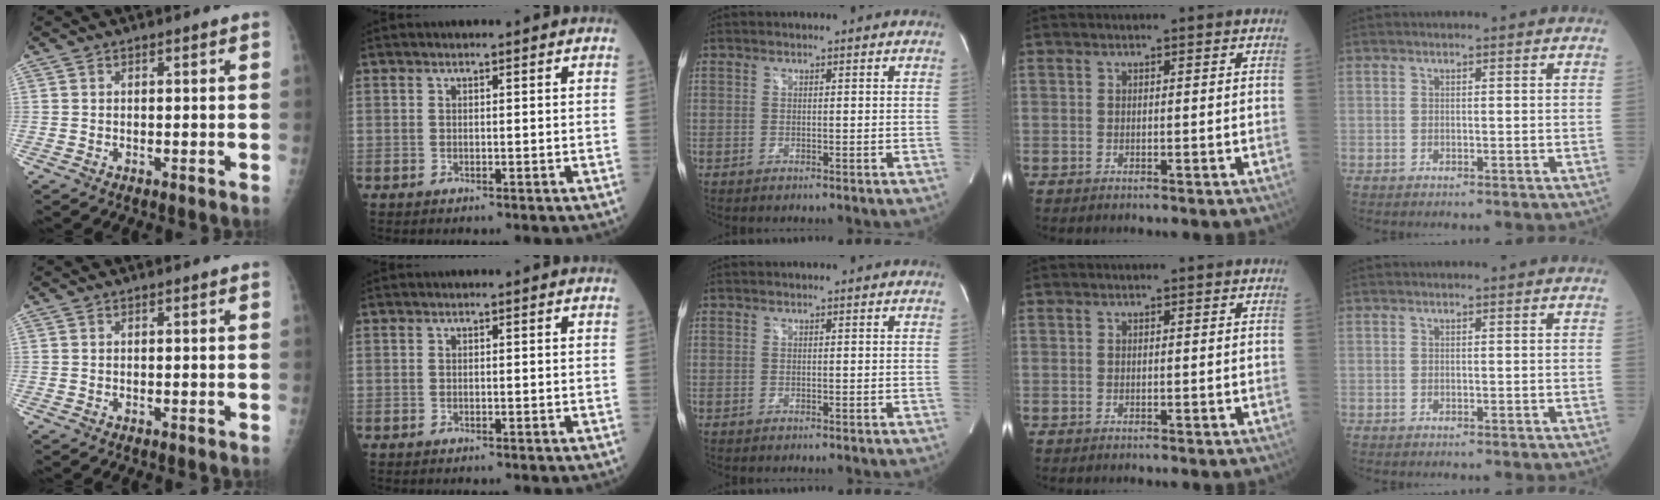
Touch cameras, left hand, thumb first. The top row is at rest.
{}